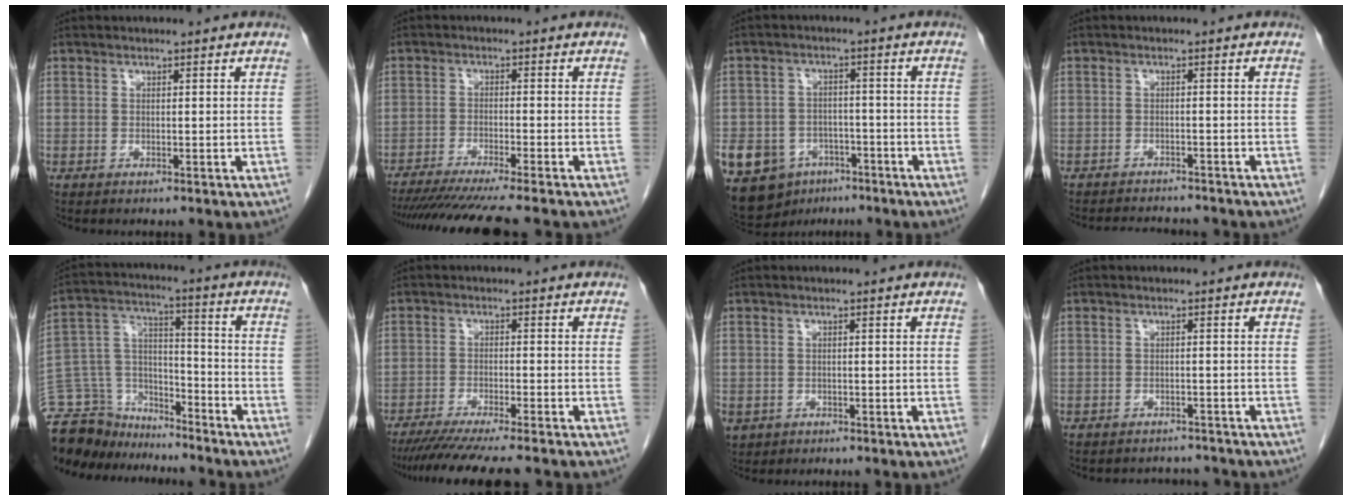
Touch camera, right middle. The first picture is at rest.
{"total": 13.4, "force": [-11.7, -0.9, 6.5], "torque": [-0.078, -0.035, -0.177]}
{"total": 14.6, "force": [-7.5, 11.1, 5.8], "torque": [-0.146, 0.009, -0.106]}
{"total": 7.2, "force": [-6.8, 1.5, 1.7], "torque": [-0.026, -0.004, -0.091]}
{"total": 15.9, "force": [-14.5, 6.1, 2.2], "torque": [-0.061, 0.058, -0.246]}
{"total": 11.3, "force": [-9.7, -0.1, 5.8], "torque": [-0.072, -0.029, -0.148]}
{"total": 3.8, "force": [-1.9, 3.1, 1.1], "torque": [-0.028, -0.002, -0.027]}
{"total": 5.2, "force": [-4.9, 1.7, 0.1], "torque": [-0.003, 0.005, -0.059]}